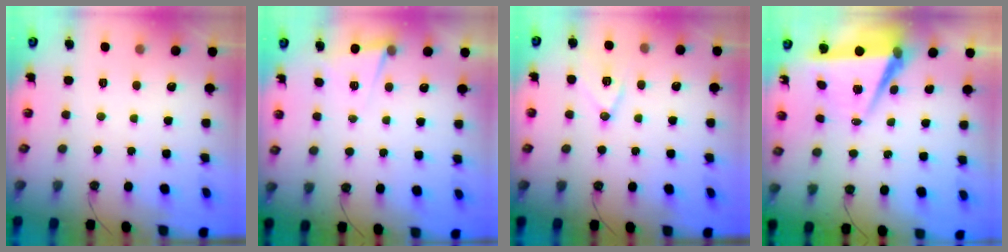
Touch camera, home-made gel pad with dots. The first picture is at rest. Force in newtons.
{"total": 4.6, "press": 2.9, "slide": 3.5}
{"total": 10.9, "press": 10.6, "slide": 2.6}
{"total": 8.1, "press": 6.9, "slide": 4.2}